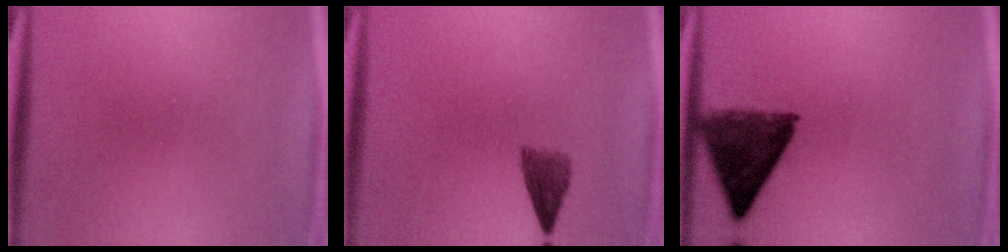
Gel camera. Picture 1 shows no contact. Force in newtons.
{"total": 3.0}
{"total": 8.7}